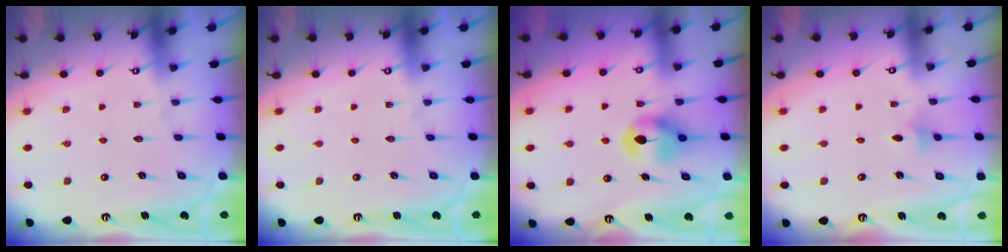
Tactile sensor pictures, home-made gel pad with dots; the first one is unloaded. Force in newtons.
{"total": 0.0}
{"total": 8.0, "press": 7.9, "slide": 0.3}
{"total": 3.1, "press": 3.0, "slide": 0.8}